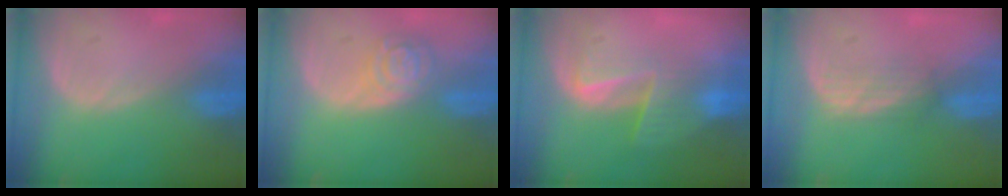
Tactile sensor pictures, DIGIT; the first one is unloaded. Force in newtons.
{"total": 5.3, "press": 4.8, "slide": 2.3}
{"total": 6.7, "press": 5.5, "slide": 3.7}
{"total": 2.9, "press": 2.6, "slide": 1.2}